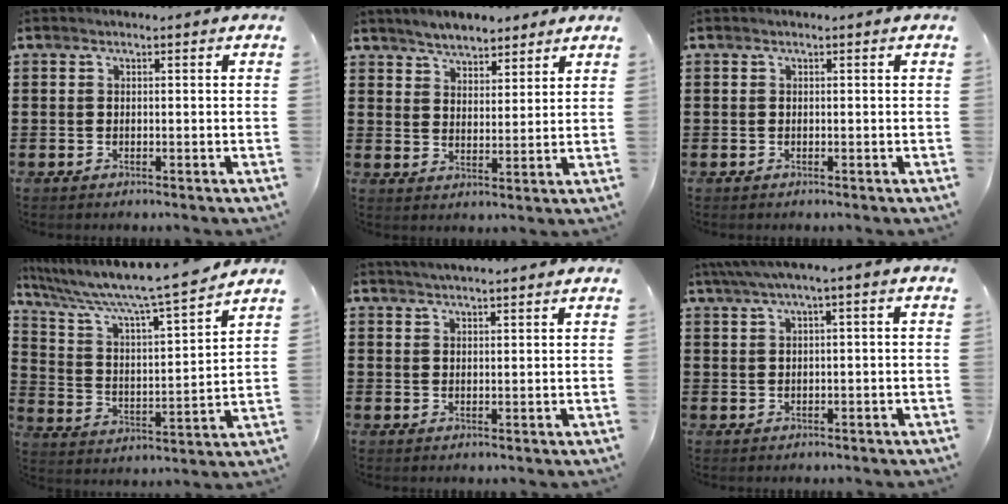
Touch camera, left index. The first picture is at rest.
{"total": 4.4, "force": [4.3, 1.2, 0.1], "torque": [-0.019, -0.009, 0.080]}
{"total": 0.0}
{"total": 8.8, "force": [7.6, 0.1, 4.5], "torque": [-0.120, -0.056, 0.120]}
{"total": 2.2, "force": [2.1, -0.2, 0.4], "torque": [-0.012, 0.000, 0.040]}
{"total": 2.2, "force": [0.4, 0.0, 2.2], "torque": [-0.039, -0.002, 0.007]}